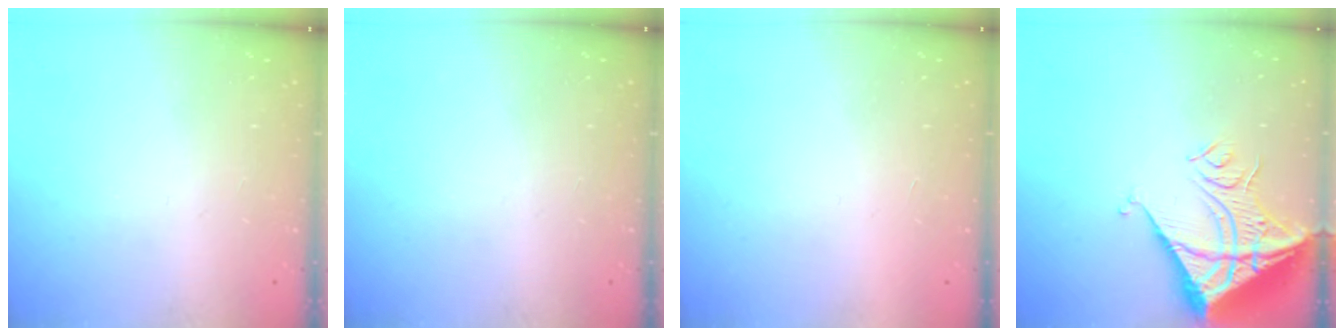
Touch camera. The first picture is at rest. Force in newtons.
{"total": 0.0}
{"total": 1.7, "press": 1.7, "slide": 0.1}
{"total": 14.2, "press": 14.1, "slide": 1.9}